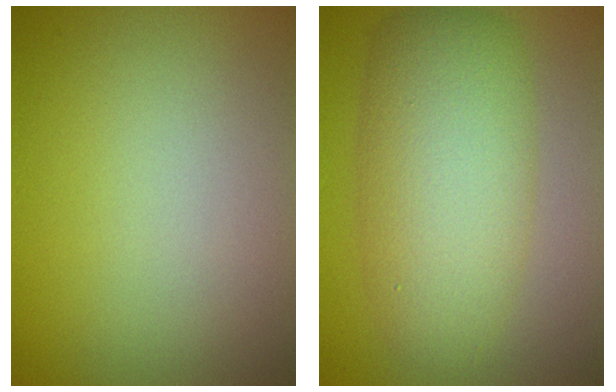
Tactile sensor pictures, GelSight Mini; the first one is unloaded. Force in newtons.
{"total": 7.3, "press": 7.3, "slide": 0.2}